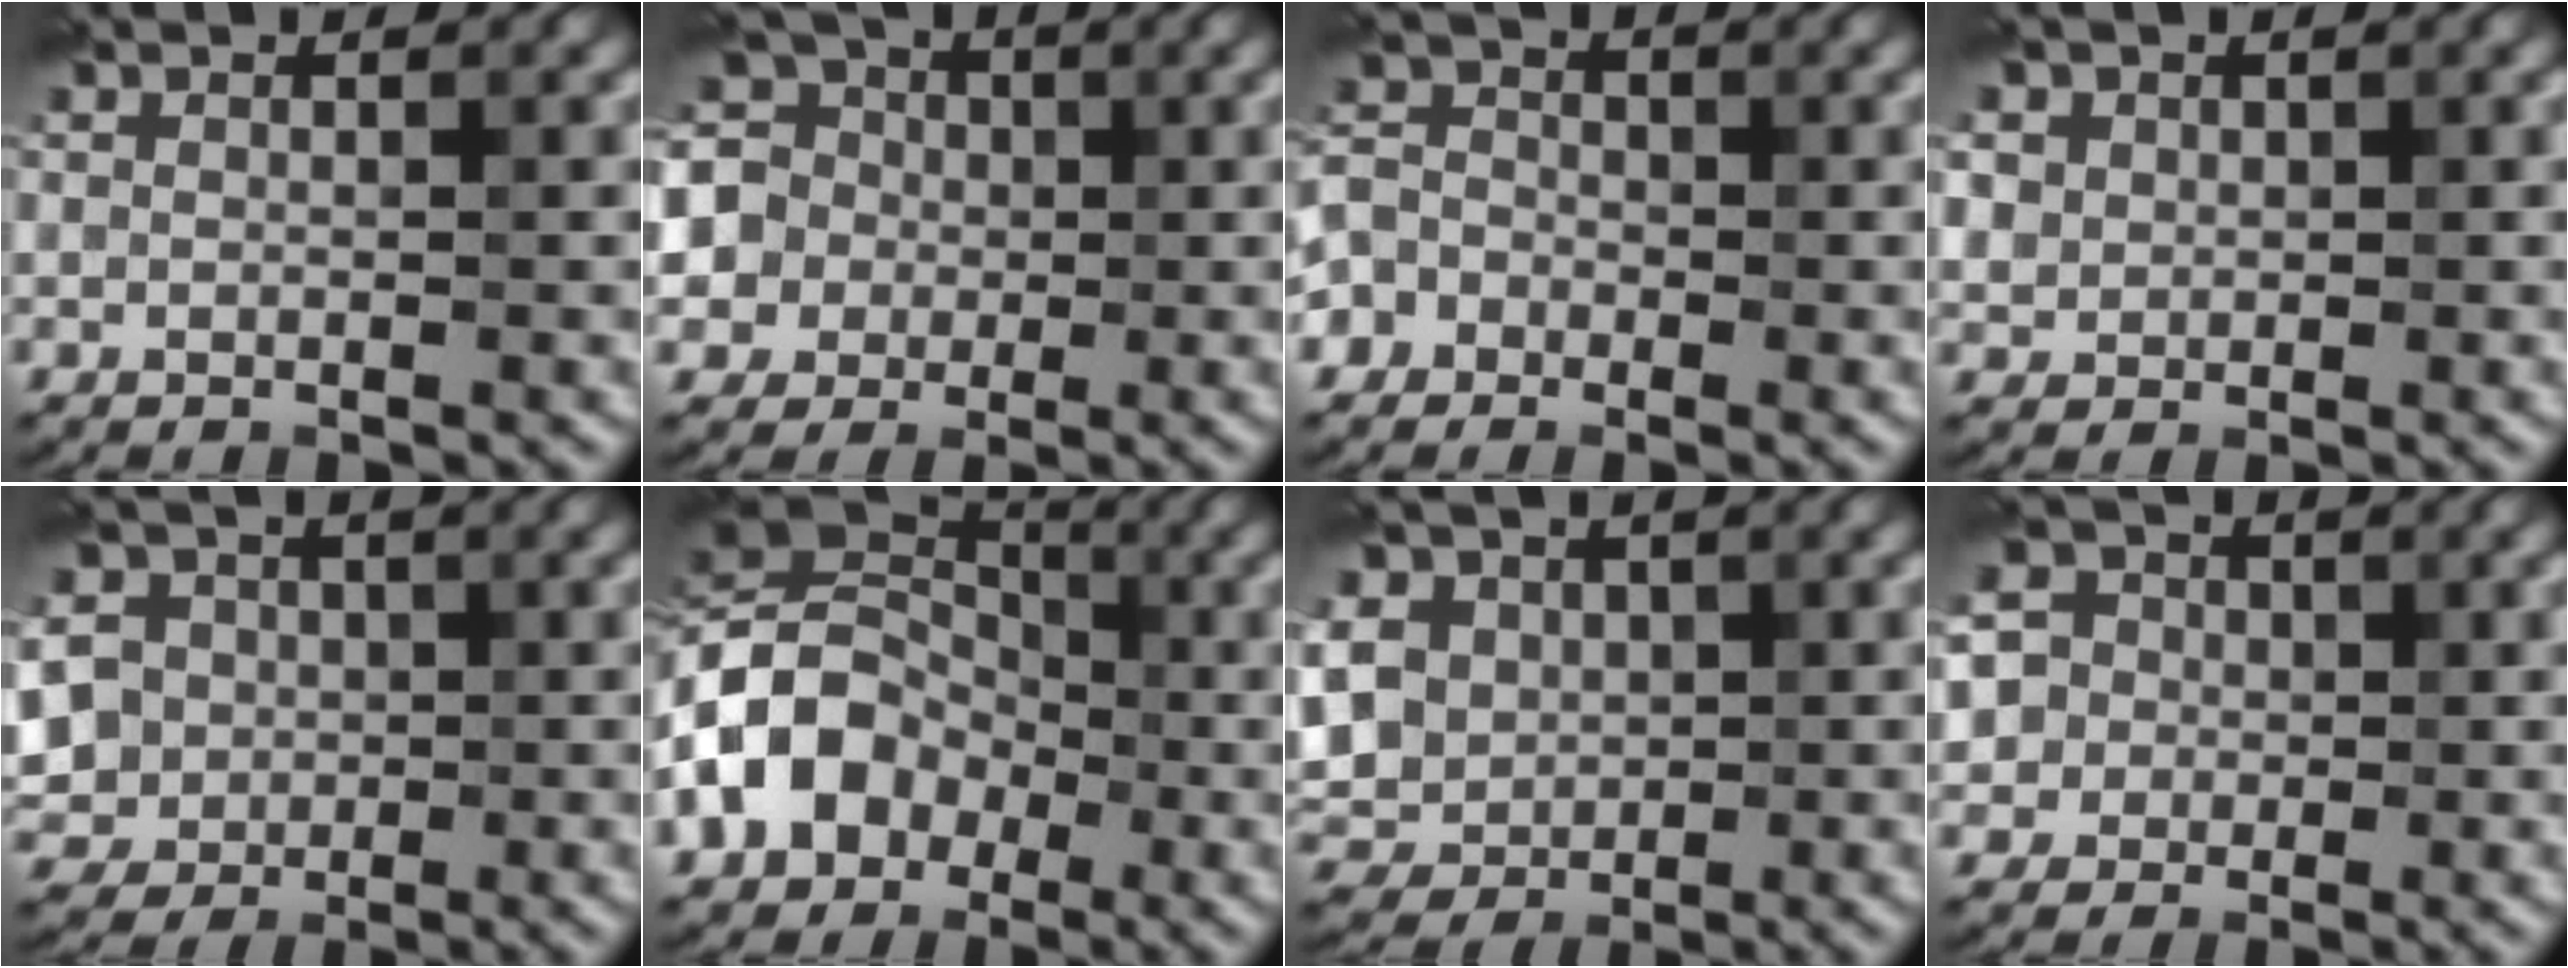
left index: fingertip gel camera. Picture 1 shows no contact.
{"total": 8.6, "force": [1.8, 7.7, 3.3], "torque": [-0.087, 0.036, 0.003]}
{"total": 5.7, "force": [-3.1, 4.5, 1.5], "torque": [-0.019, 0.003, -0.073]}
{"total": 3.8, "force": [1.6, 3.2, 1.3], "torque": [-0.032, 0.015, 0.026]}
{"total": 10.1, "force": [1.0, 8.8, 4.9], "torque": [-0.111, 0.026, -0.013]}
{"total": 9.7, "force": [-3.0, 7.5, 5.3], "torque": [-0.097, 0.009, -0.072]}
{"total": 9.9, "force": [1.8, 8.2, 5.2], "torque": [-0.115, 0.022, 0.007]}
{"total": 8.7, "force": [2.2, 7.6, 3.6], "torque": [-0.081, 0.047, 0.008]}